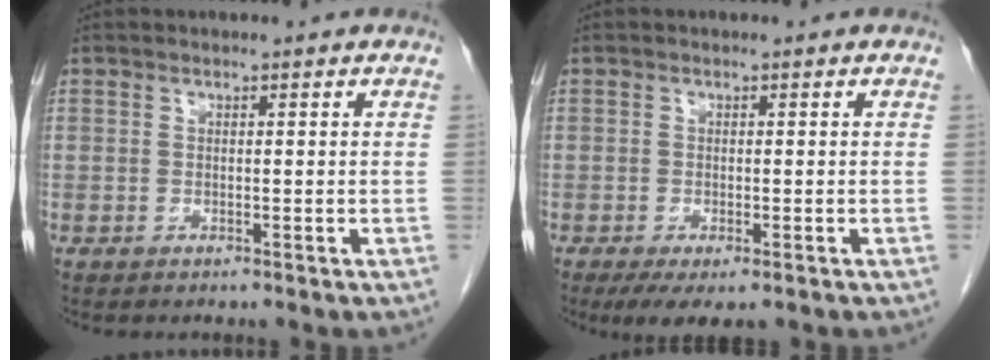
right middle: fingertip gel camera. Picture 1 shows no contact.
{"total": 4.7, "force": [-2.9, 1.6, 3.3], "torque": [-0.051, -0.012, -0.044]}